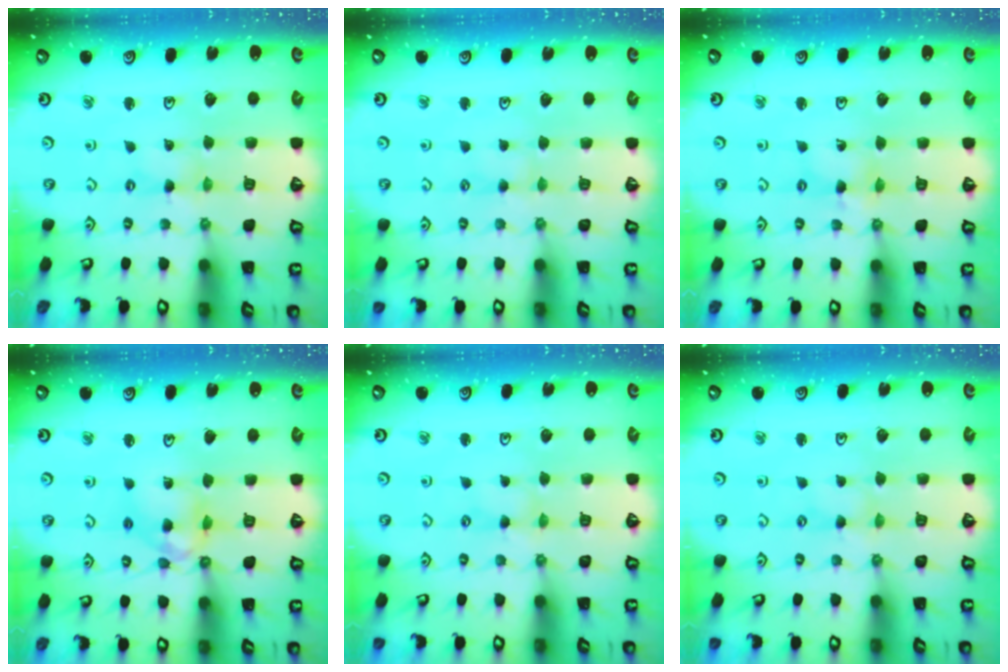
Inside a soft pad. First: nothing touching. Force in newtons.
{"total": 1.8, "press": 1.7, "slide": 0.4}
{"total": 2.0, "press": 2.0, "slide": 0.2}
{"total": 11.4, "press": 11.3, "slide": 1.4}
{"total": 0.0}
{"total": 0.0}